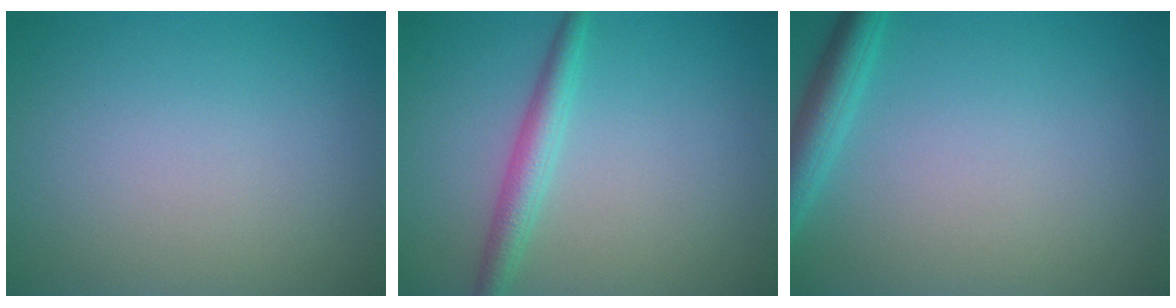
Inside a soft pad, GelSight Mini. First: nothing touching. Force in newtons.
{"total": 2.7, "press": 2.7, "slide": 0.1}
{"total": 3.0, "press": 2.9, "slide": 0.2}